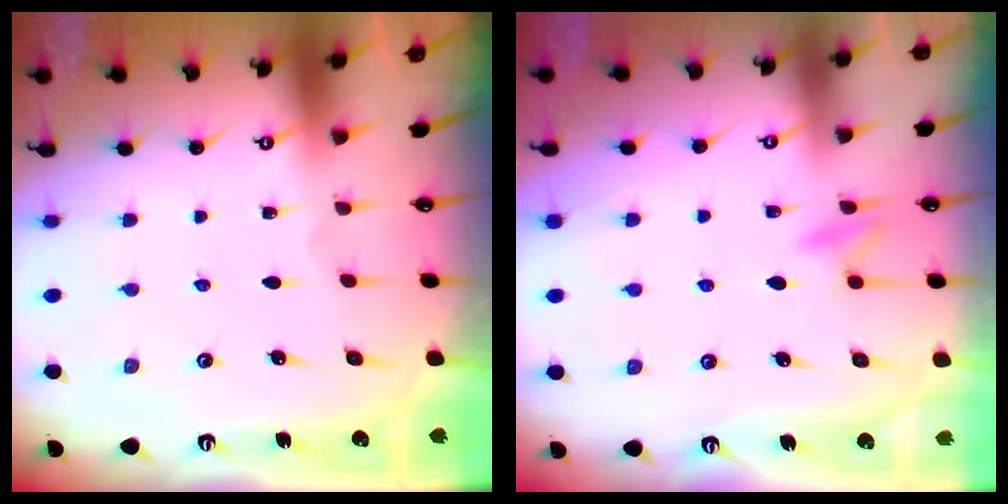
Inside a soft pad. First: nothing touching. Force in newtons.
{"total": 9.0, "press": 8.9, "slide": 1.0}